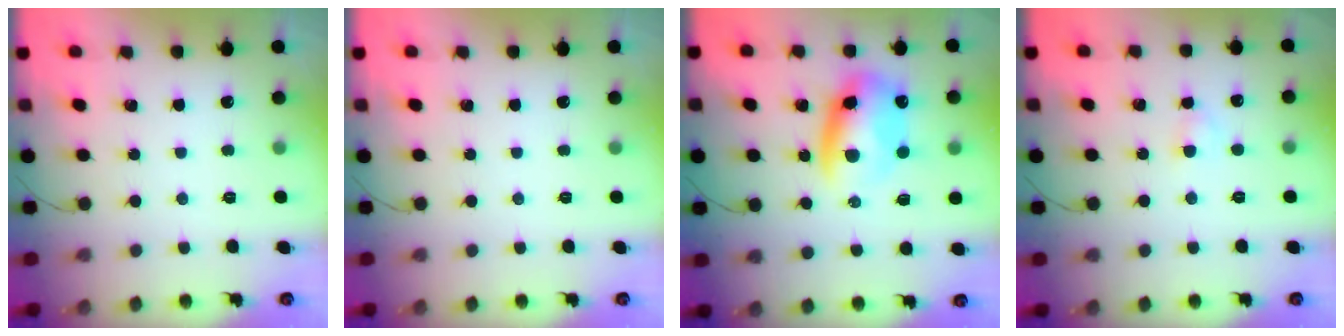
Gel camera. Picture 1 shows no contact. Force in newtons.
{"total": 0.0}
{"total": 10.4, "press": 10.1, "slide": 2.6}
{"total": 2.5, "press": 2.3, "slide": 1.0}